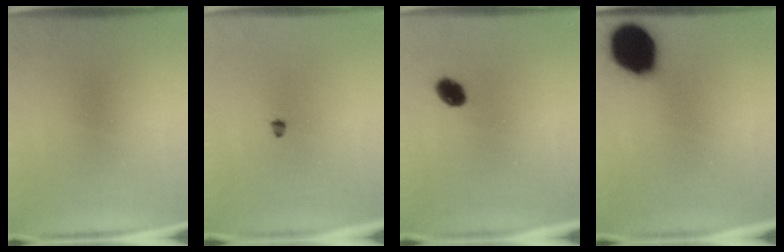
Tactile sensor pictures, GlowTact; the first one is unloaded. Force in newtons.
{"total": 1.1}
{"total": 4.3}
{"total": 16.4}